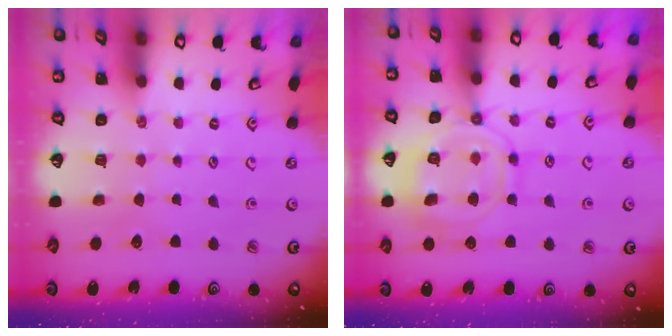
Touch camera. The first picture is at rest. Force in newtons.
{"total": 13.3, "press": 13.2, "slide": 1.2}